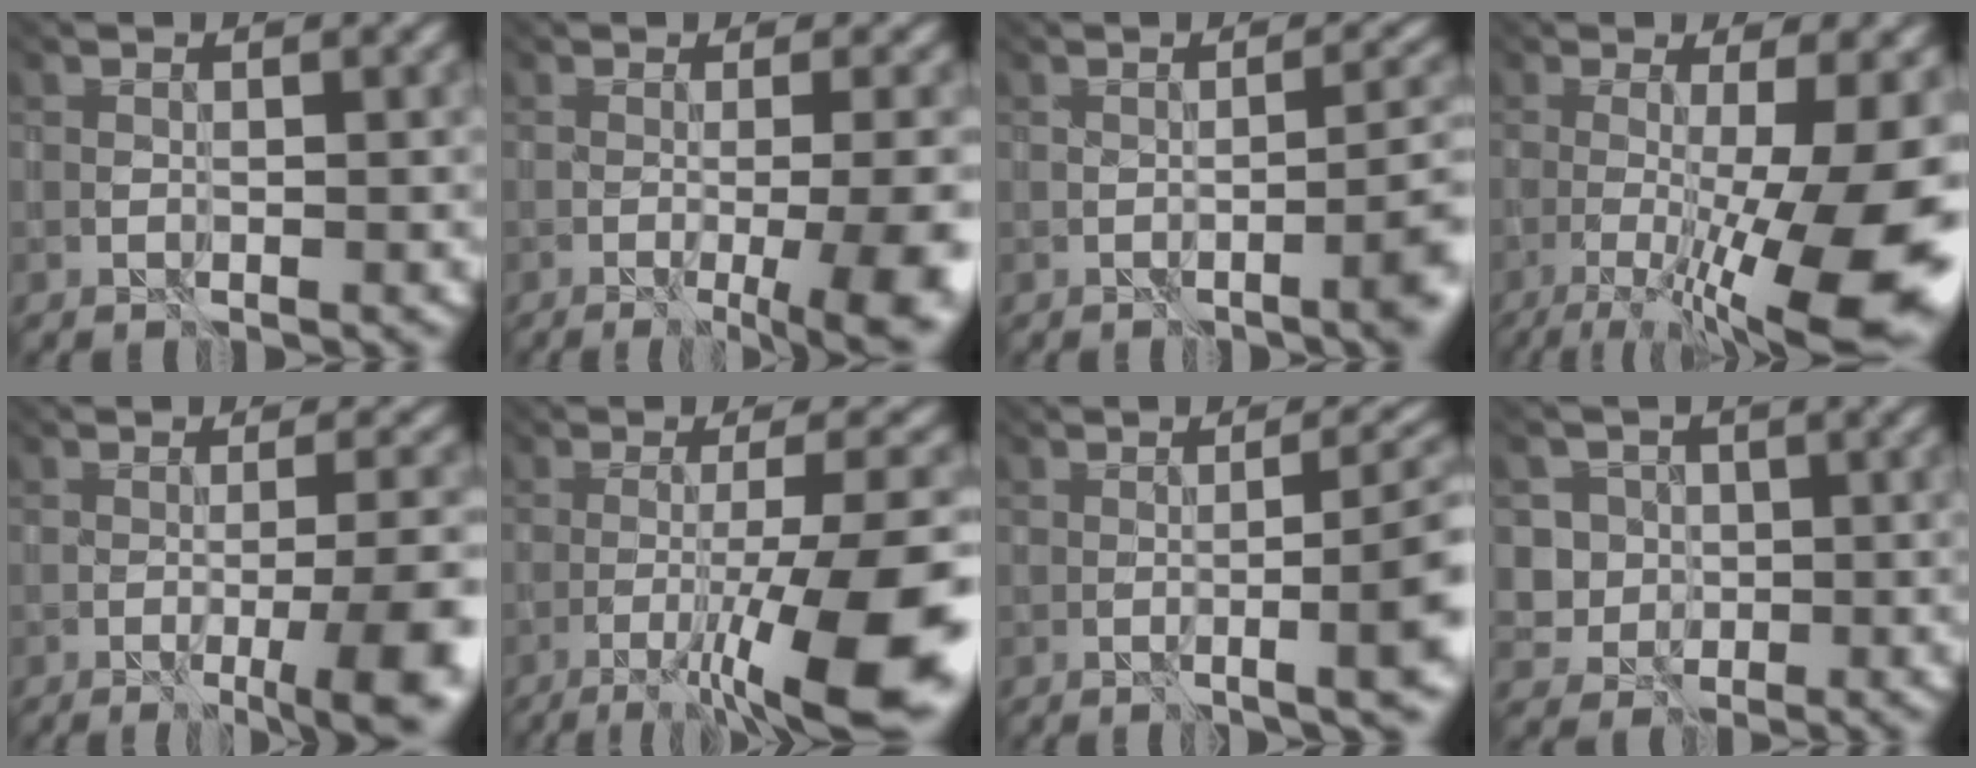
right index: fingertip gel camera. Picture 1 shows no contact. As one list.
[{"total": 10.4, "force": [-3.5, 3.7, 9.1], "torque": [-0.085, 0.003, -0.020]}, {"total": 4.4, "force": [-2.4, 0.6, 3.6], "torque": [-0.035, 0.000, -0.016]}, {"total": 15.4, "force": [-3.9, 4.8, 14.1], "torque": [-0.205, -0.012, -0.038]}, {"total": 7.9, "force": [-3.7, 1.4, 6.8], "torque": [-0.074, 0.001, -0.035]}, {"total": 11.3, "force": [-6.3, 0.9, 9.4], "torque": [-0.149, -0.009, -0.084]}, {"total": 4.7, "force": [-1.5, 0.2, 4.4], "torque": [-0.055, -0.002, 0.002]}, {"total": 3.8, "force": [1.6, 3.4, 0.2], "torque": [-0.018, 0.009, 0.029]}]